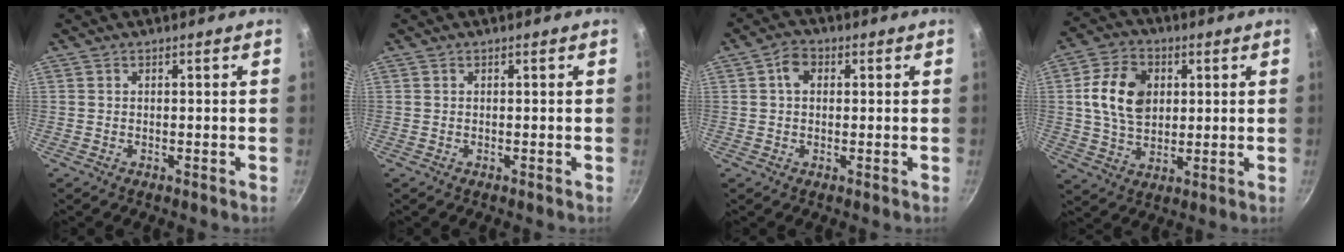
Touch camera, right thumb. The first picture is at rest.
{"total": 0.0}
{"total": 3.7, "force": [0.7, 2.7, 2.3], "torque": [-0.031, 0.008, 0.005]}
{"total": 12.3, "force": [2.4, 8.8, 8.3], "torque": [-0.132, 0.001, 0.039]}